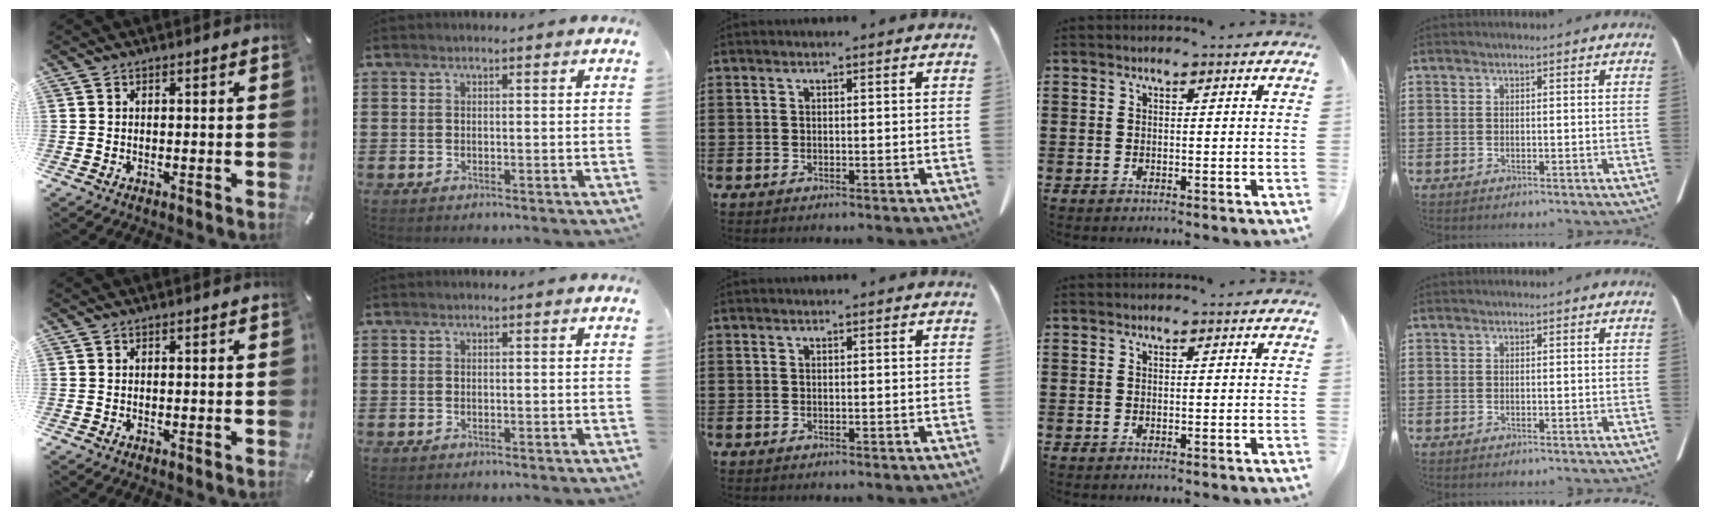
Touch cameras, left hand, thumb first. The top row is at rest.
{}